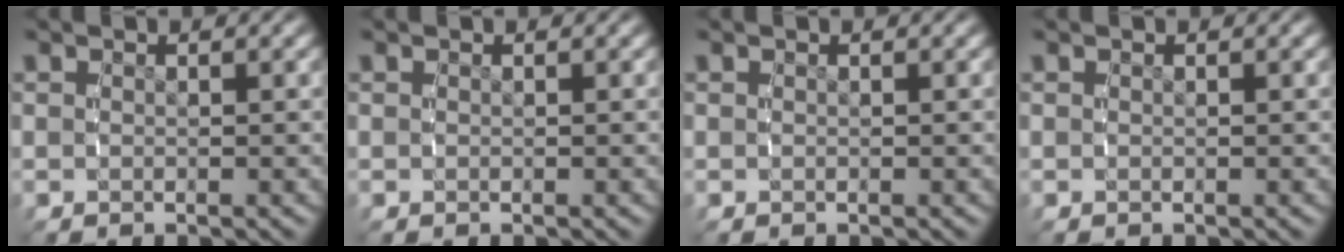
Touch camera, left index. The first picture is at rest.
{"total": 0.0}
{"total": 0.0}
{"total": 0.0}